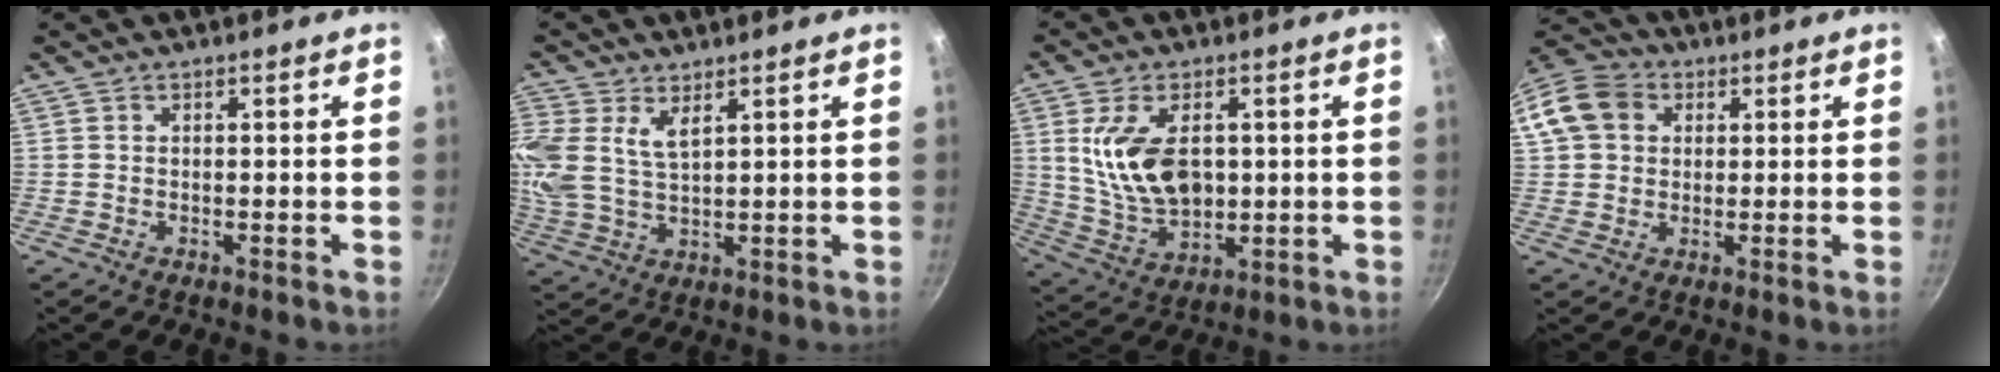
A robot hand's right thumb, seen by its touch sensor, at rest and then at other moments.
{"total": 10.4, "force": [4.7, 5.8, 7.2], "torque": [-0.163, -0.010, 0.098]}
{"total": 13.6, "force": [1.9, 8.2, 10.7], "torque": [-0.179, -0.019, 0.048]}
{"total": 11.0, "force": [2.7, 9.0, 5.7], "torque": [-0.091, 0.020, 0.033]}